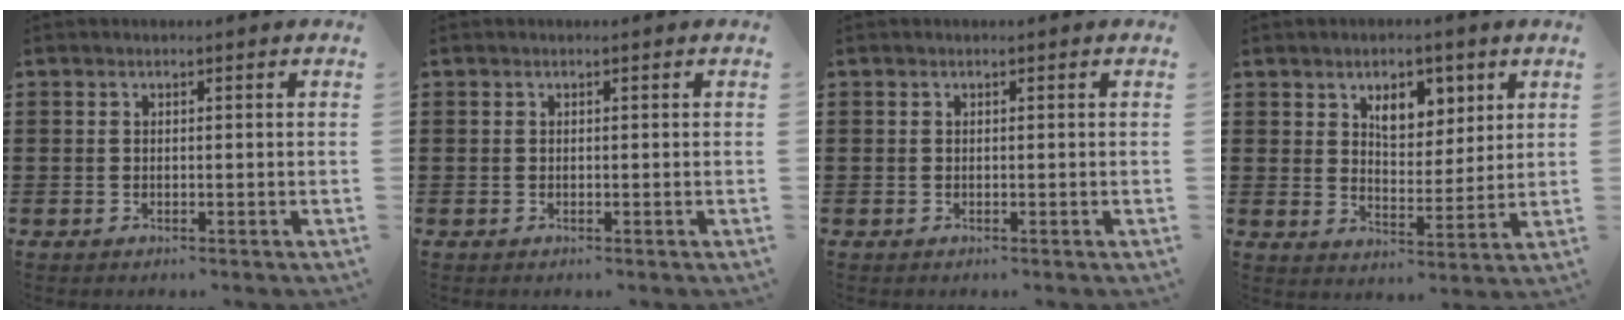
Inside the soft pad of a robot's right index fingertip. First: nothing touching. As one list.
[{"total": 0.0}, {"total": 0.0}, {"total": 5.8, "force": [3.3, 3.4, 3.3], "torque": [-0.056, 0.004, 0.055]}]